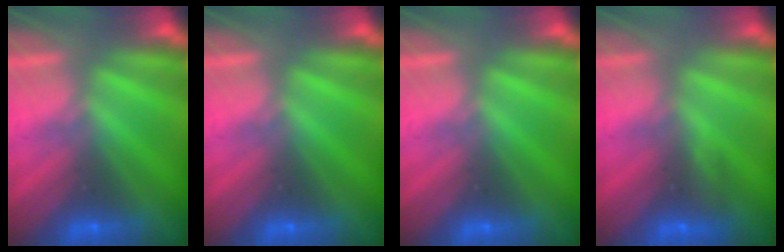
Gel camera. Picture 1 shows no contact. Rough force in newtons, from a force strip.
{"total": 0.0}
{"total": 0.0}
{"total": 2.9}